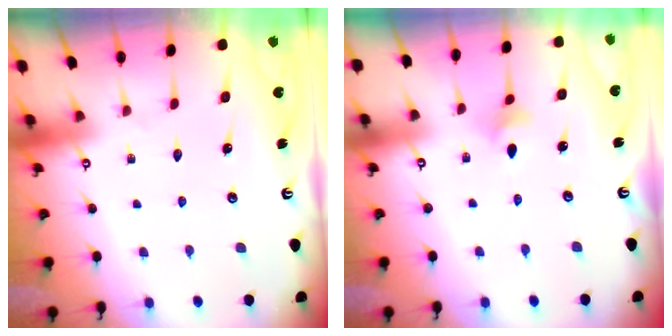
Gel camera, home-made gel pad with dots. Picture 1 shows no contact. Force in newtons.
{"total": 2.6, "press": 2.5, "slide": 0.5}